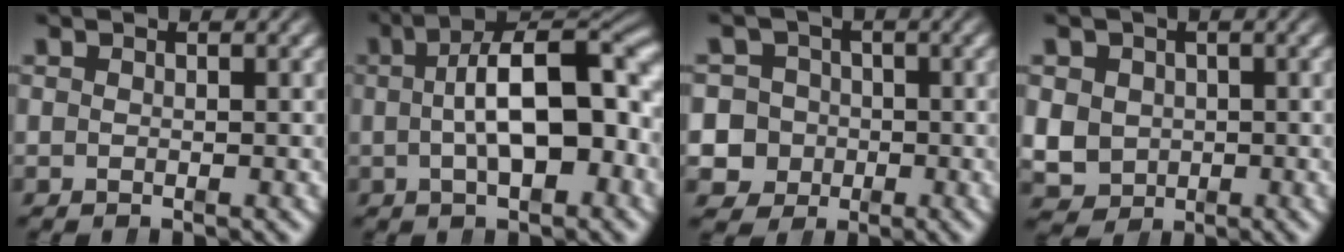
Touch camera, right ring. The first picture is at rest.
{"total": 8.6, "force": [-0.2, 3.0, 8.1], "torque": [-0.113, 0.005, 0.002]}
{"total": 10.6, "force": [-2.6, 9.9, 2.7], "torque": [-0.080, -0.048, -0.041]}
{"total": 6.2, "force": [-1.0, 5.6, 2.4], "torque": [-0.060, -0.029, -0.006]}